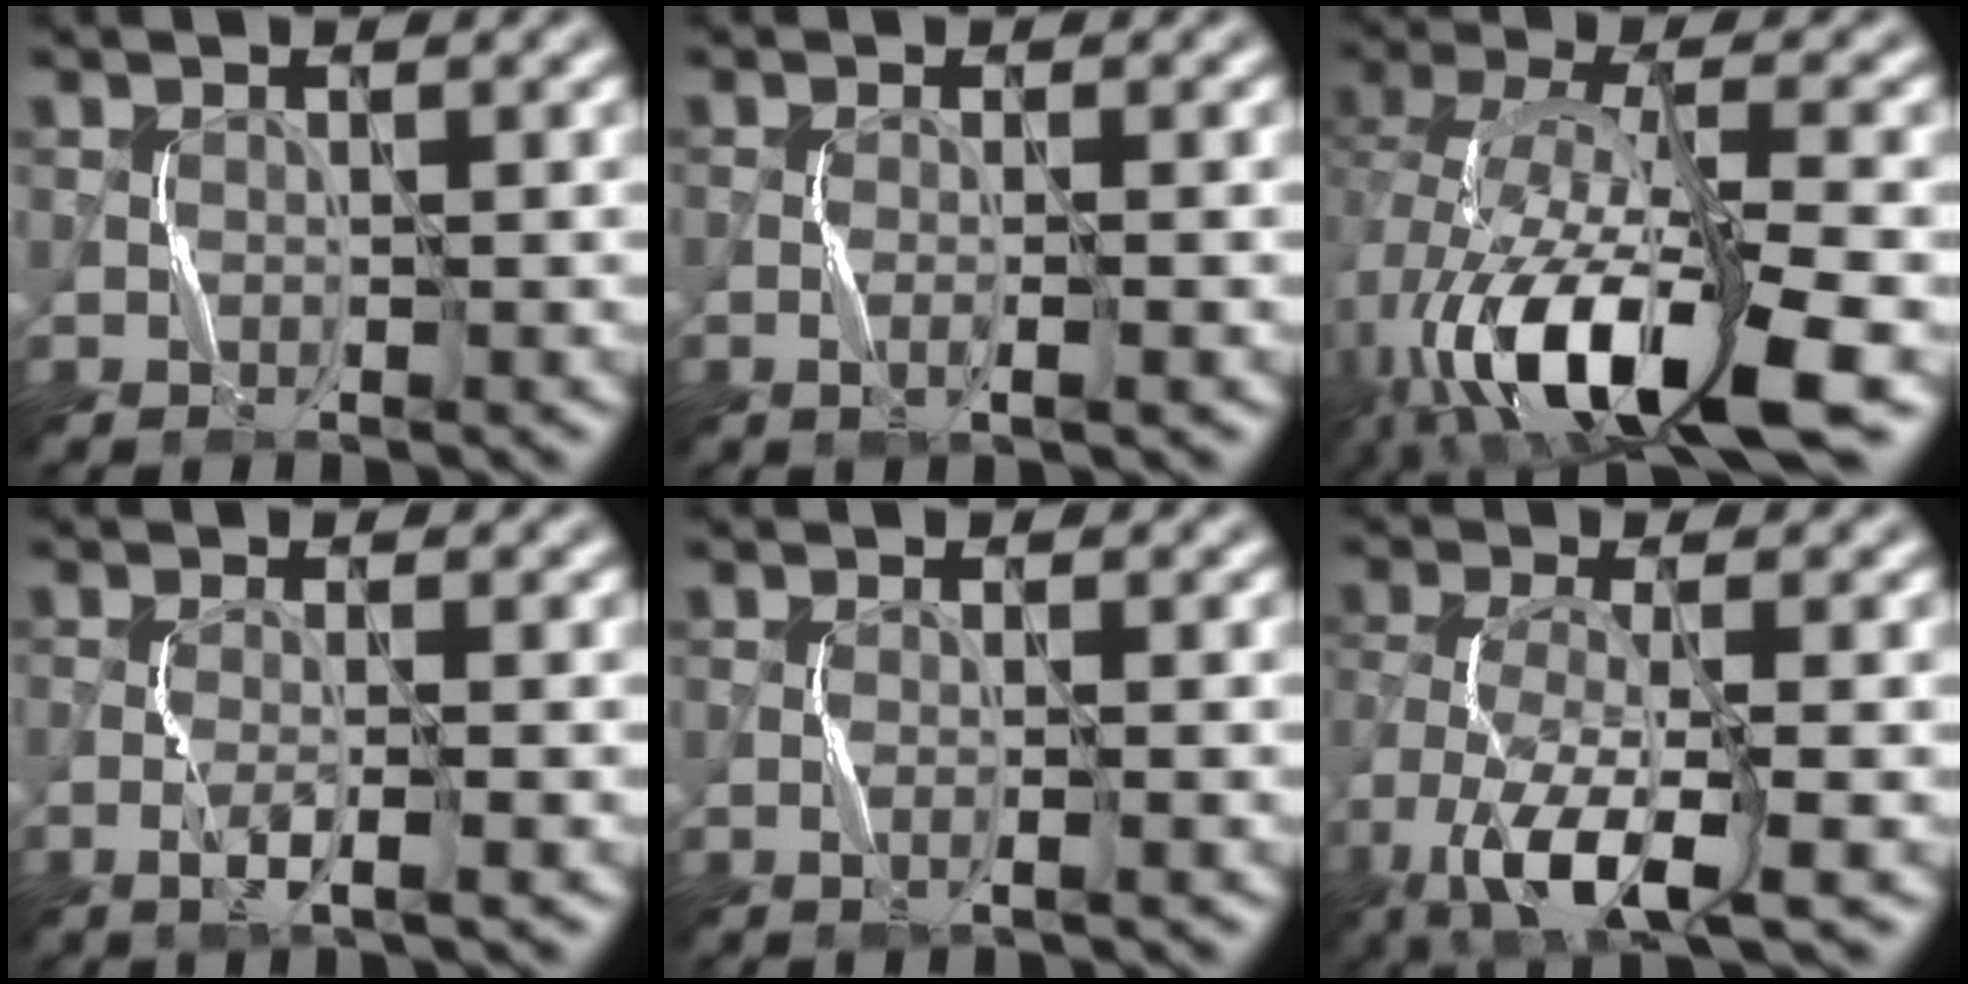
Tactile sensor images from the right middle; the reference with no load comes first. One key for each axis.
{"total": 1.4, "fx": -0.3, "fy": 0.4, "fz": 1.3, "tx": -0.019, "ty": 0.004, "tz": -0.011}
{"total": 12.5, "fx": -5.6, "fy": 4.5, "fz": 10.3, "tx": -0.198, "ty": -0.005, "tz": -0.099}
{"total": 2.1, "fx": -0.8, "fy": 0.4, "fz": 1.9, "tx": -0.034, "ty": 0.004, "tz": -0.025}
{"total": 1.1, "fx": -0.1, "fy": 0.3, "fz": 1.0, "tx": -0.015, "ty": 0.004, "tz": -0.006}
{"total": 8.6, "fx": -4.5, "fy": 2.9, "fz": 6.7, "tx": -0.140, "ty": -0.010, "tz": -0.085}